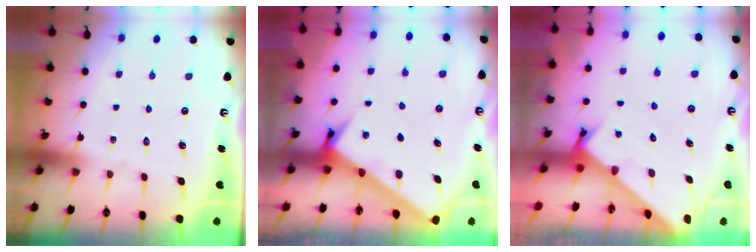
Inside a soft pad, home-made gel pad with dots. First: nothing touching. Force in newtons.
{"total": 4.1, "press": 4.1, "slide": 0.4}
{"total": 2.2, "press": 2.2, "slide": 0.2}